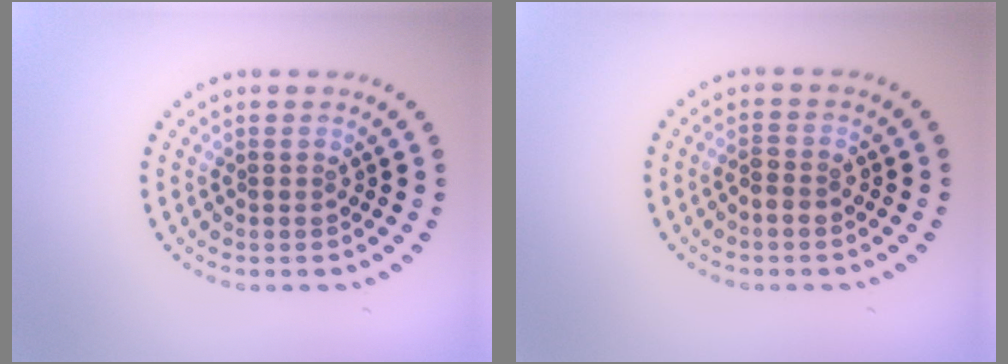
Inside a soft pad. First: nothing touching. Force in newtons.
{"total": 1.3, "press": 1.2, "slide": 0.5}